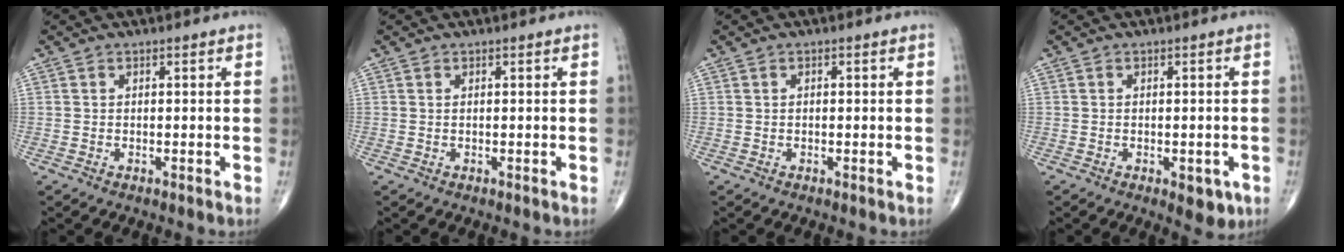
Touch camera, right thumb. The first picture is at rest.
{"total": 0.0}
{"total": 0.0}
{"total": 4.0, "force": [-1.6, 2.0, 3.2], "torque": [-0.022, -0.003, -0.015]}